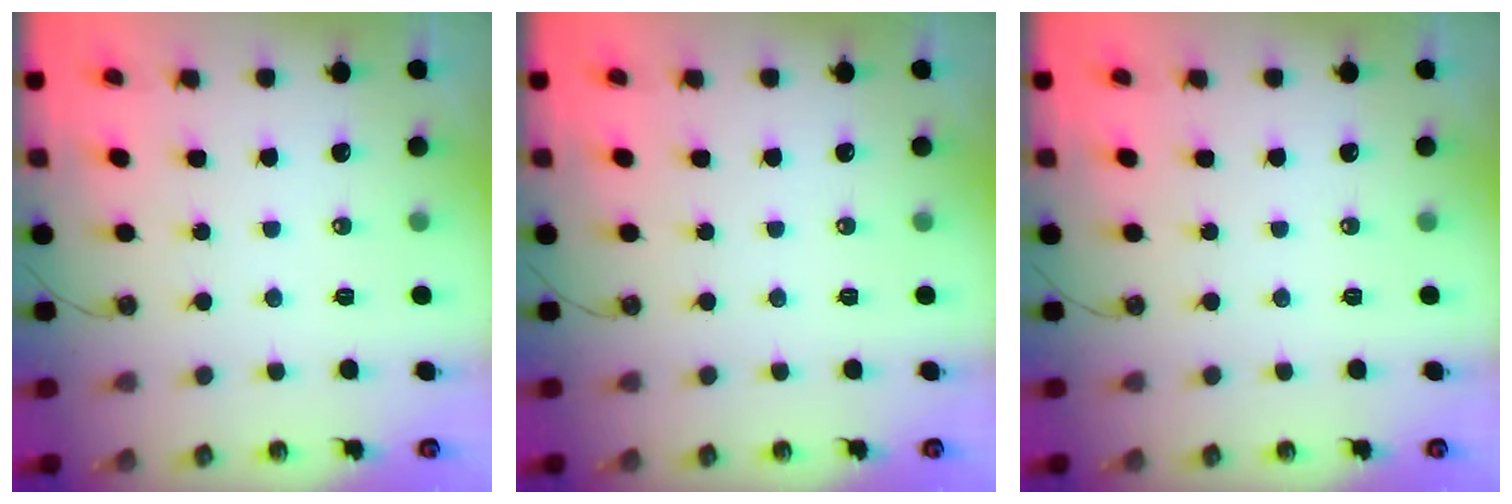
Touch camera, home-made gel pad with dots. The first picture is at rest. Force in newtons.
{"total": 0.0}
{"total": 0.0}